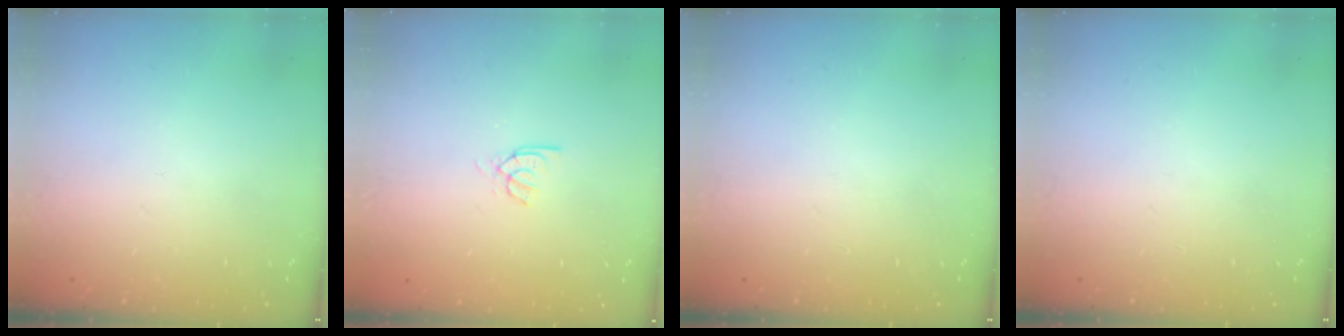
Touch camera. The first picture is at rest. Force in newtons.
{"total": 2.9, "press": 2.9, "slide": 0.3}
{"total": 0.0}
{"total": 0.0}